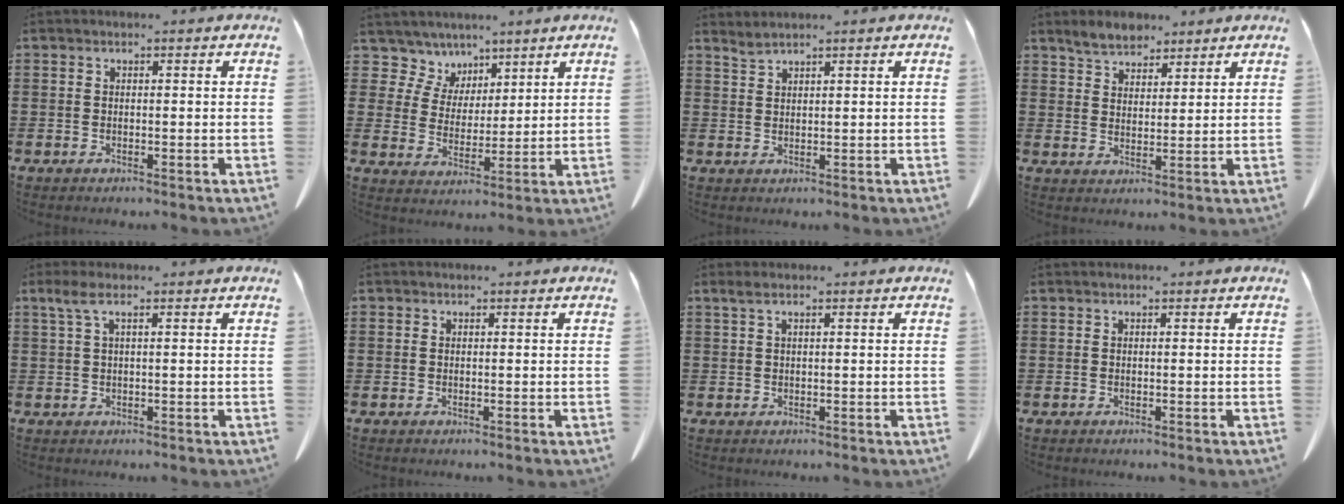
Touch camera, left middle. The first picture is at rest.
{"total": 6.0, "force": [4.6, 3.8, 0.0], "torque": [-0.041, -0.022, 0.083]}
{"total": 1.3, "force": [1.2, -0.1, 0.4], "torque": [-0.011, -0.002, 0.023]}
{"total": 4.5, "force": [3.9, 2.0, 0.9], "torque": [-0.032, 0.000, 0.074]}
{"total": 2.1, "force": [0.8, 0.5, 1.9], "torque": [-0.041, 0.005, 0.014]}
{"total": 0.0}
{"total": 1.1, "force": [0.4, 0.2, 1.0], "torque": [-0.020, 0.001, 0.008]}
{"total": 0.0}